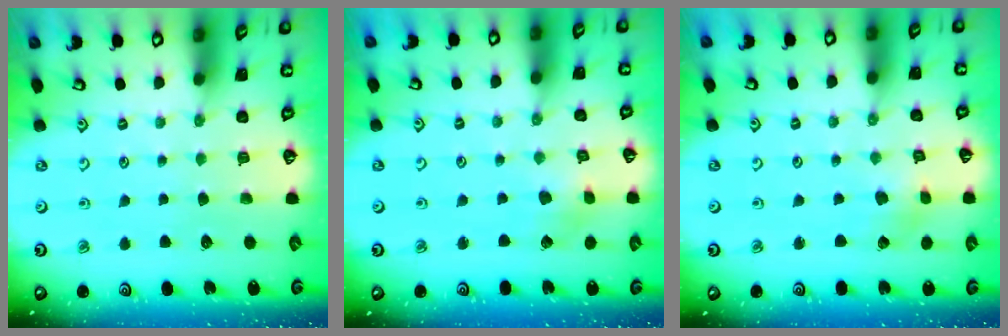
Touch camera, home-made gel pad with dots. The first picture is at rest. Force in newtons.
{"total": 3.1, "press": 3.1, "slide": 0.3}
{"total": 2.5, "press": 2.4, "slide": 0.4}